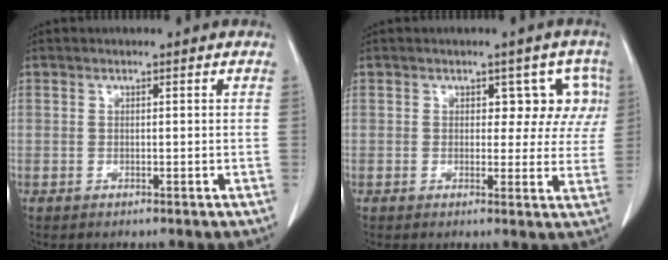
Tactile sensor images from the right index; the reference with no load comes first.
{"total": 5.5, "force": [1.8, 3.6, 3.7], "torque": [-0.013, 0.018, 0.015]}